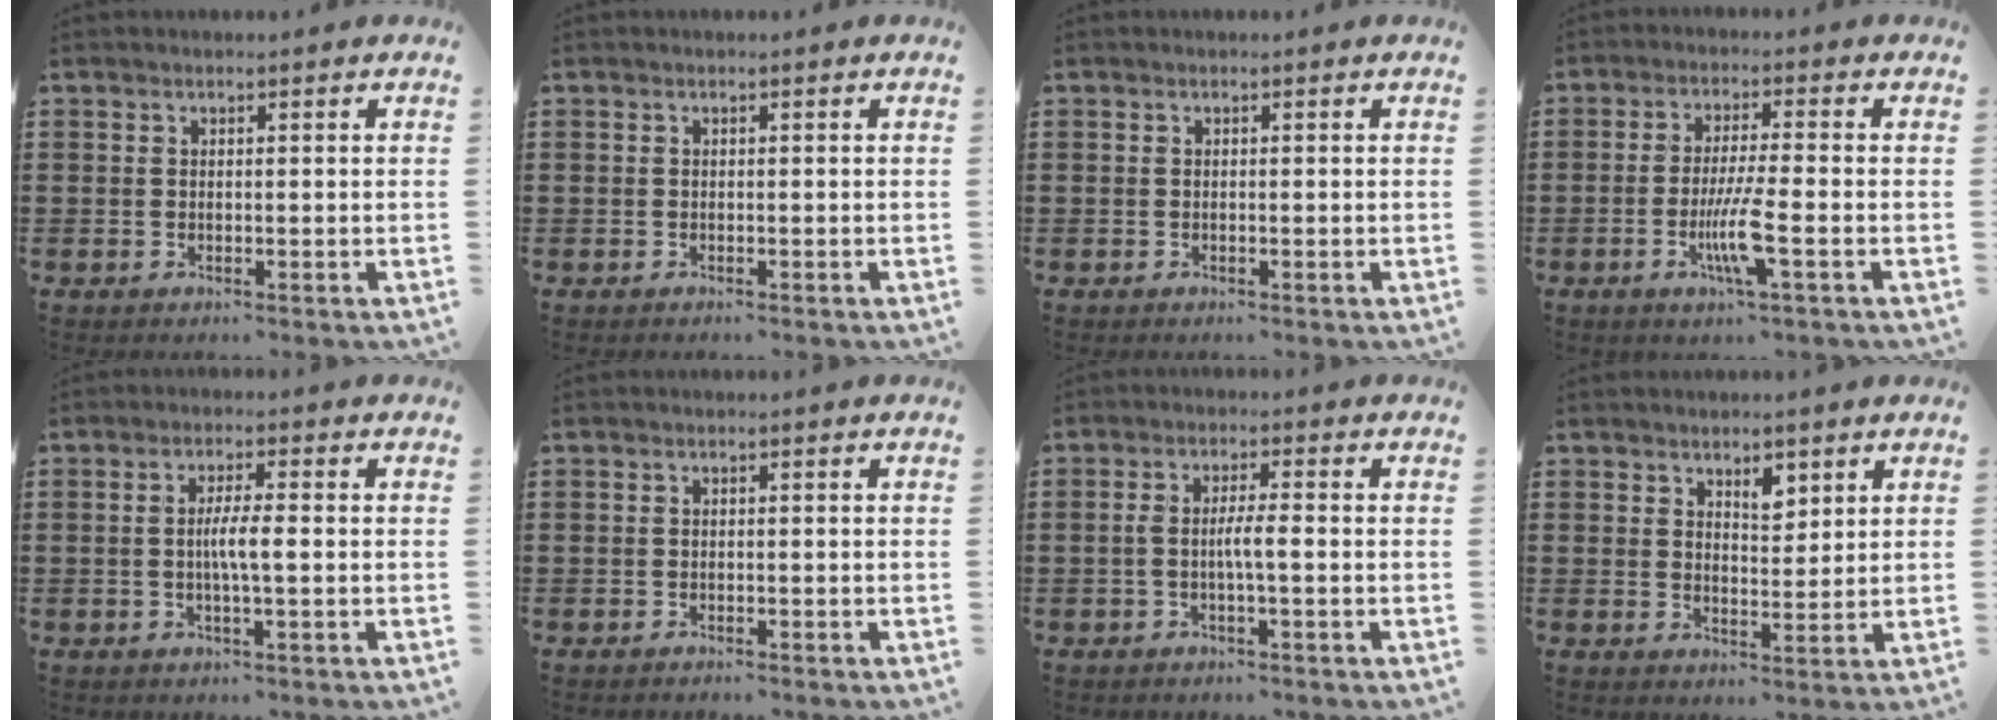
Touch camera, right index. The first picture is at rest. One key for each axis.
{"total": 0.0}
{"total": 0.0}
{"total": 6.9, "fx": -2.3, "fy": 0.6, "fz": 6.4, "tx": -0.133, "ty": -0.019, "tz": -0.047}
{"total": 3.9, "fx": -0.5, "fy": 0.3, "fz": 3.8, "tx": -0.074, "ty": -0.006, "tz": -0.013}
{"total": 0.5, "fx": -0.5, "fy": 0.0, "fz": 0.1, "tx": -0.003, "ty": -0.001, "tz": -0.010}
{"total": 3.3, "fx": -0.7, "fy": 0.3, "fz": 3.3, "tx": -0.073, "ty": -0.007, "tz": -0.020}
{"total": 3.5, "fx": 2.5, "fy": 1.7, "fz": 1.8, "tx": -0.025, "ty": 0.000, "tz": 0.041}